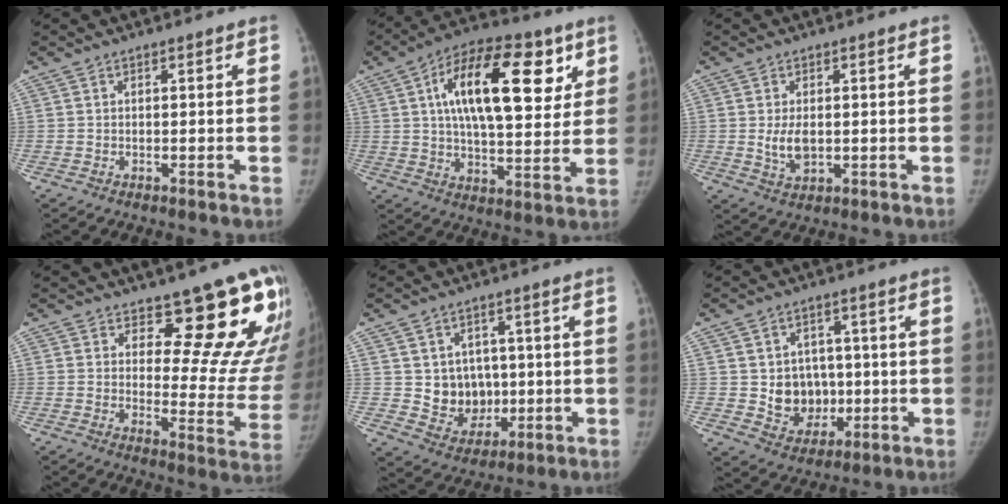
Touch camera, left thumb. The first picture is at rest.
{"total": 22.3, "force": [7.6, 10.5, 18.1], "torque": [-0.256, -0.006, 0.116]}
{"total": 4.7, "force": [0.0, 2.7, 3.8], "torque": [-0.067, -0.010, 0.007]}
{"total": 16.9, "force": [11.8, 7.2, 9.8], "torque": [-0.062, -0.095, 0.136]}
{"total": 9.3, "force": [0.4, 8.0, 4.7], "torque": [-0.025, -0.005, 0.025]}
{"total": 9.2, "force": [-0.2, 8.0, 4.6], "torque": [-0.023, 0.001, 0.014]}